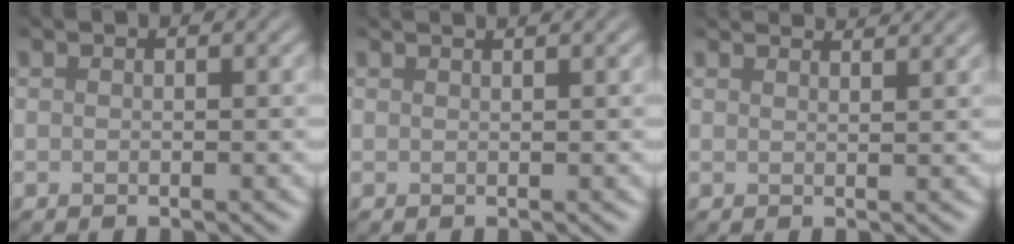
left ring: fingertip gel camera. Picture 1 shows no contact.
{"total": 2.4, "force": [1.8, 0.9, 1.3], "torque": [0.001, 0.006, -0.005]}
{"total": 3.9, "force": [3.5, 0.8, 1.5], "torque": [-0.005, 0.014, 0.022]}